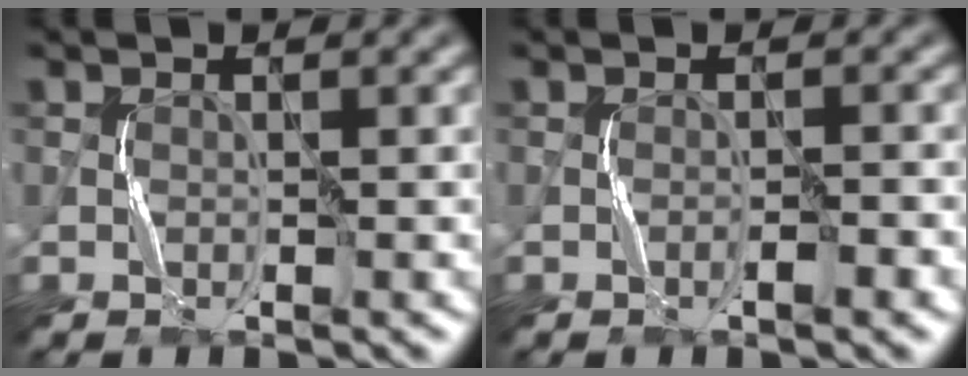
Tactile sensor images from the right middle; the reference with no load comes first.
{"total": 1.3, "force": [-0.7, 0.1, 1.1], "torque": [-0.016, 0.004, -0.012]}